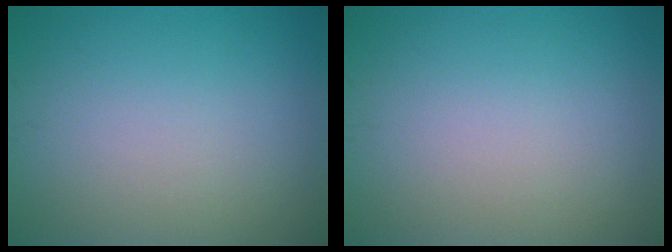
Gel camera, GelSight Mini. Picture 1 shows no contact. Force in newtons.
{"total": 0.0}